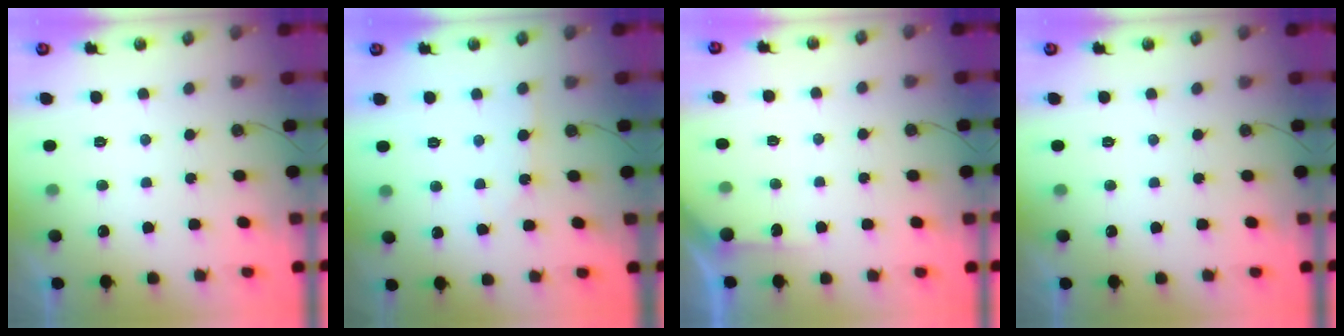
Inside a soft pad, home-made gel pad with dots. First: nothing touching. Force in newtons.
{"total": 4.2, "press": 4.2, "slide": 0.5}
{"total": 2.7, "press": 2.7, "slide": 0.3}
{"total": 0.0}